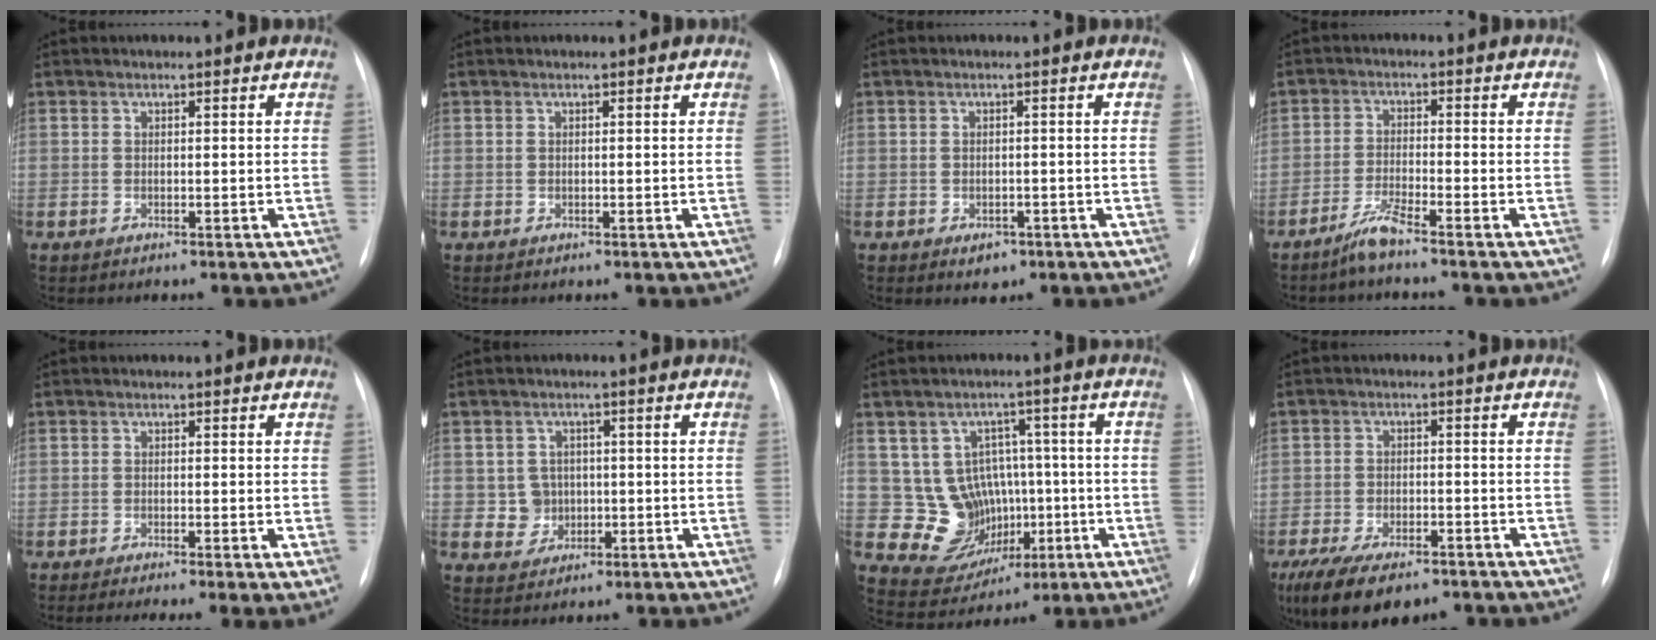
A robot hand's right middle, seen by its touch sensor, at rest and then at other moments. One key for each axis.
{"total": 0.0}
{"total": 2.0, "fx": -1.0, "fy": 1.4, "fz": 1.0, "tx": -0.010, "ty": 0.002, "tz": -0.005}
{"total": 3.6, "fx": -3.0, "fy": -0.5, "fz": 1.9, "tx": -0.048, "ty": -0.010, "tz": -0.066}
{"total": 4.3, "fx": -2.4, "fy": 0.4, "fz": 3.6, "tx": -0.050, "ty": -0.016, "tz": -0.042}
{"total": 4.0, "fx": -0.1, "fy": 4.0, "fz": 0.5, "tx": 0.000, "ty": 0.011, "tz": 0.004}
{"total": 9.9, "fx": -0.4, "fy": 9.3, "fz": 3.3, "tx": -0.044, "ty": 0.037, "tz": 0.018}
{"total": 12.9, "fx": -9.3, "fy": 5.0, "fz": 7.5, "tx": -0.144, "ty": -0.013, "tz": -0.142}